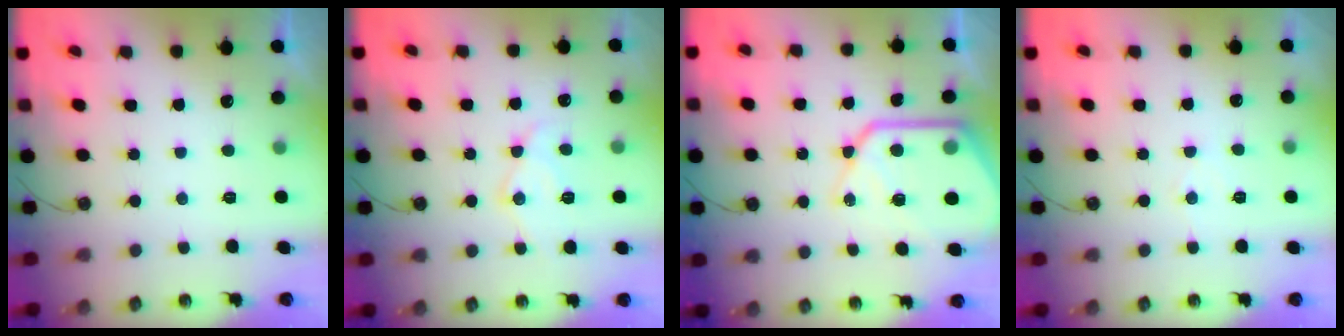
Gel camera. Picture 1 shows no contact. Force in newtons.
{"total": 11.0, "press": 11.0, "slide": 0.9}
{"total": 18.9, "press": 18.7, "slide": 2.2}
{"total": 3.8, "press": 3.8, "slide": 0.5}